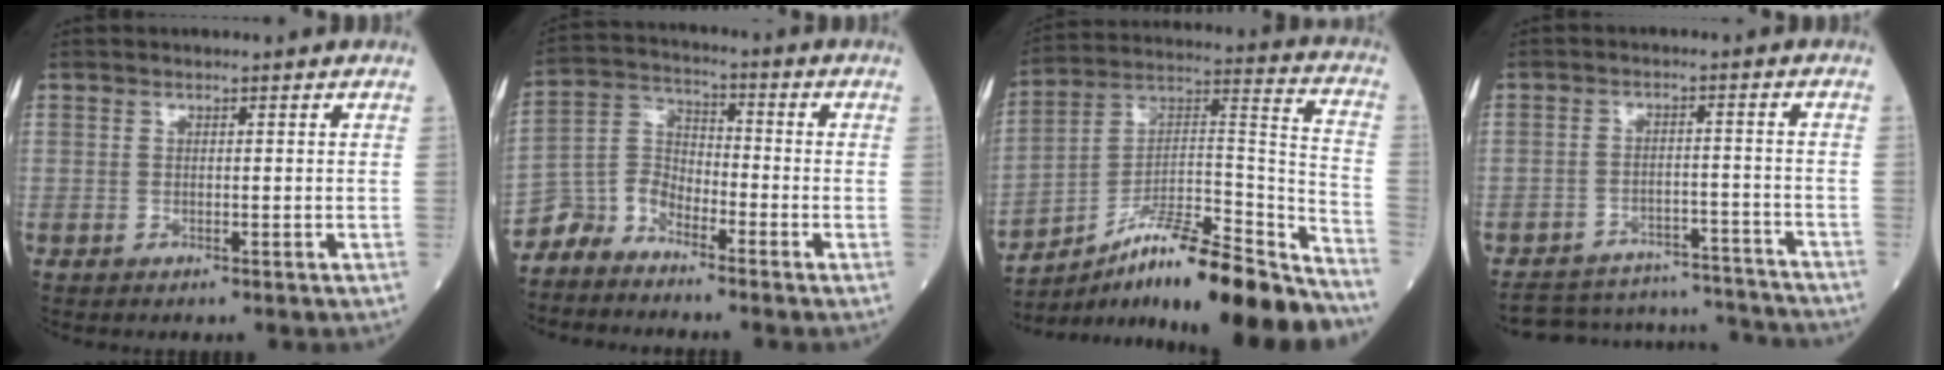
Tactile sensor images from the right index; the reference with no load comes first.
{"total": 5.7, "force": [-5.1, 2.6, 0.4], "torque": [-0.005, 0.021, -0.107]}
{"total": 22.9, "force": [-18.7, 1.6, 13.1], "torque": [-0.173, 0.032, -0.303]}
{"total": 14.6, "force": [-14.3, 2.5, 1.8], "torque": [-0.026, 0.022, -0.188]}